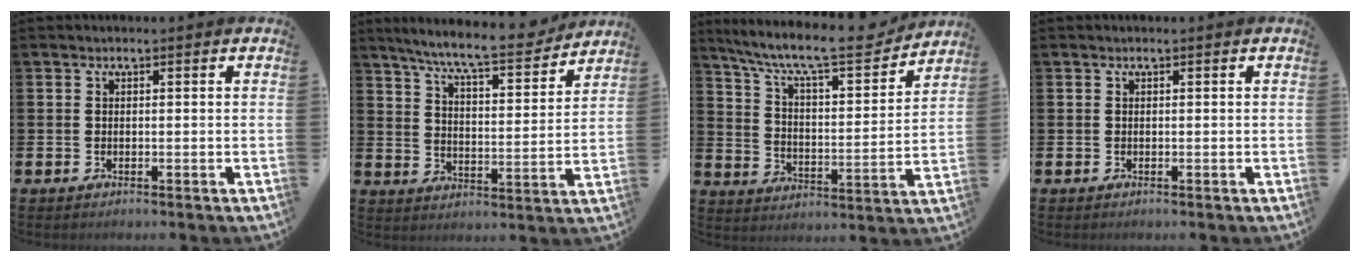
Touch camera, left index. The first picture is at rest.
{"total": 8.7, "force": [7.9, 0.7, 3.4], "torque": [-0.087, -0.049, 0.136]}
{"total": 10.5, "force": [9.1, 2.1, 4.6], "torque": [-0.114, -0.061, 0.150]}
{"total": 0.0}